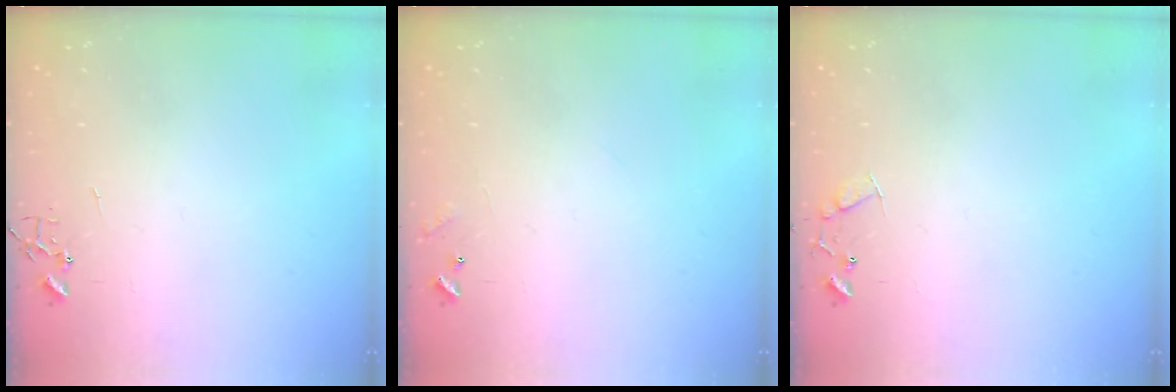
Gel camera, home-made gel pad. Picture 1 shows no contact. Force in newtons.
{"total": 6.9, "press": 6.9, "slide": 0.4}
{"total": 8.1, "press": 8.1, "slide": 0.5}